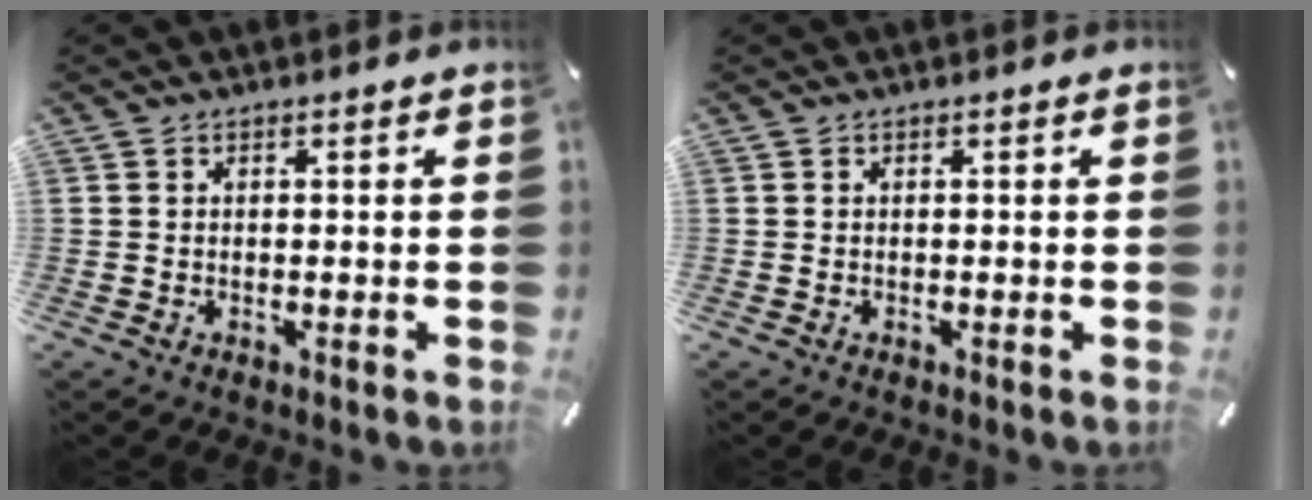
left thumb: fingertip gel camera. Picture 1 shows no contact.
{"total": 0.0}